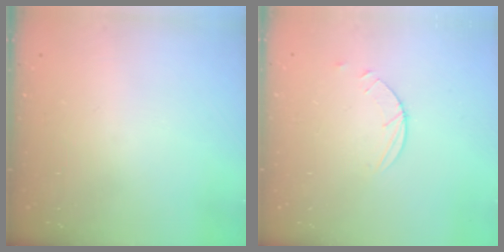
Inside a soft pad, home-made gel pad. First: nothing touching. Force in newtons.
{"total": 2.5, "press": 2.4, "slide": 0.3}